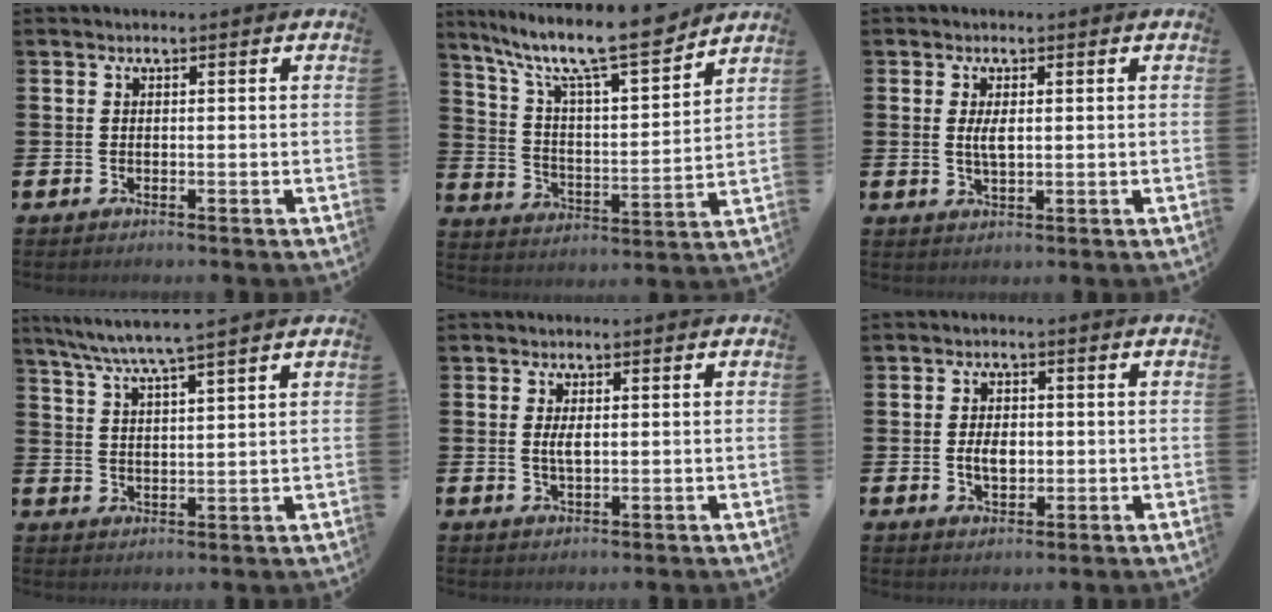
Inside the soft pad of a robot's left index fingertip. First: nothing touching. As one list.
[{"total": 12.1, "force": [10.2, 2.0, 6.2], "torque": [-0.143, -0.068, 0.172]}, {"total": 2.5, "force": [0.4, 0.9, 2.3], "torque": [-0.036, -0.001, 0.003]}, {"total": 5.9, "force": [5.5, -0.6, 2.2], "torque": [-0.057, -0.028, 0.095]}, {"total": 2.2, "force": [0.2, 0.8, 2.0], "torque": [-0.030, -0.001, 0.000]}, {"total": 3.5, "force": [-0.3, 2.3, 2.7], "torque": [-0.026, -0.004, -0.012]}]